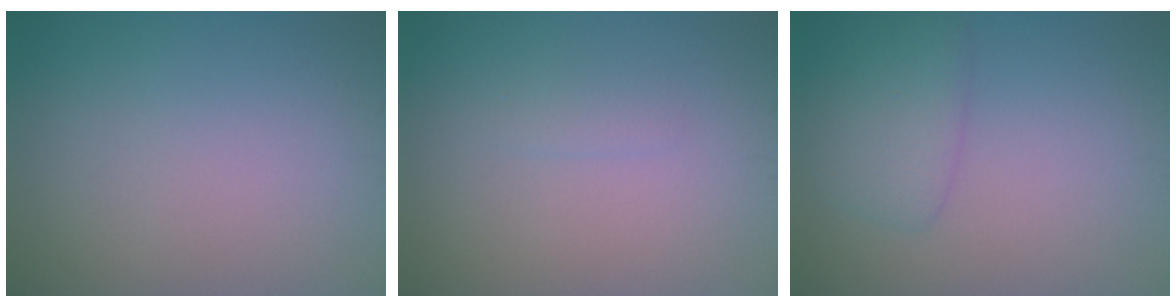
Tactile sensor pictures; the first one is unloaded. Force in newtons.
{"total": 0.7, "press": 0.7, "slide": 0.1}
{"total": 2.6, "press": 2.6, "slide": 0.1}